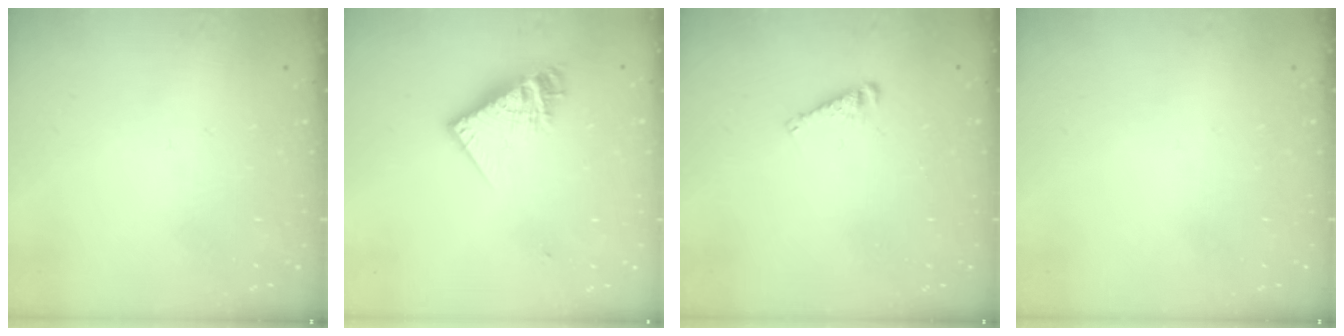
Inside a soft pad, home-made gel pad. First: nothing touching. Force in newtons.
{"total": 11.5, "press": 11.5, "slide": 0.8}
{"total": 3.7, "press": 3.7, "slide": 0.2}
{"total": 0.0}